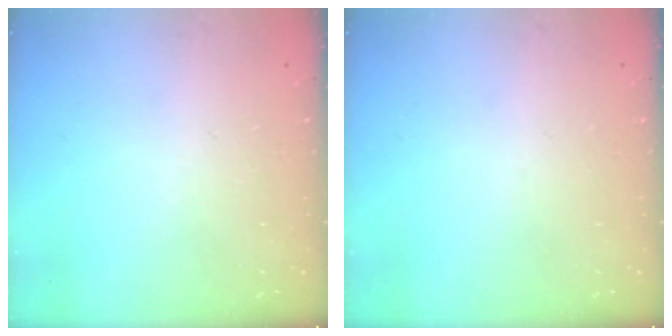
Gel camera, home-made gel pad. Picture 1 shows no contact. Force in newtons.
{"total": 0.0}